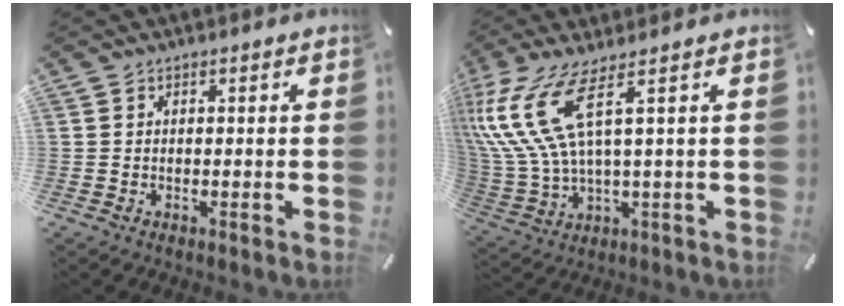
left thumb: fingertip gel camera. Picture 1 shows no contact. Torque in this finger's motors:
{"motor_torque": [0.72, 1.25, 2.19, -0.58, 0.82]}